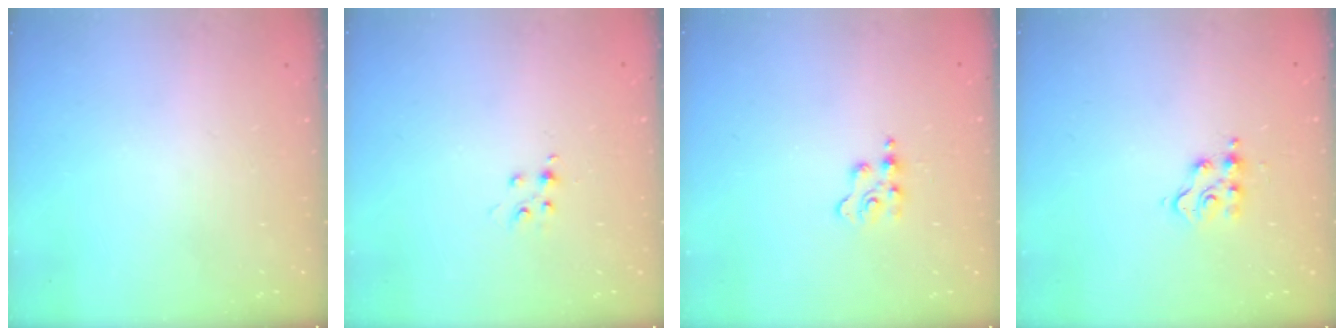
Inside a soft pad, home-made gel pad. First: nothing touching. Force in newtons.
{"total": 4.3, "press": 4.3, "slide": 0.4}
{"total": 2.7, "press": 2.7, "slide": 0.5}
{"total": 6.7, "press": 6.7, "slide": 0.5}